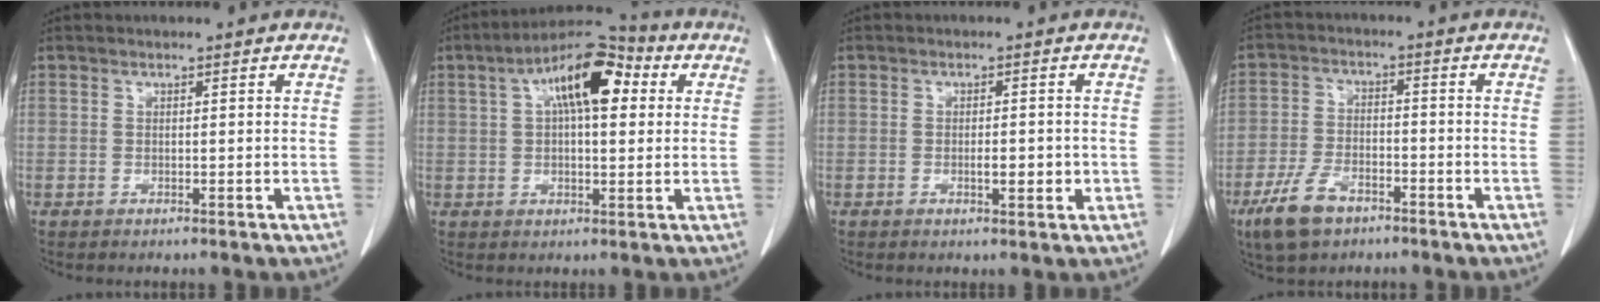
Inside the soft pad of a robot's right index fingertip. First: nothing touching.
{"total": 12.3, "force": [3.9, 4.3, 10.9], "torque": [-0.184, 0.040, 0.058]}
{"total": 2.8, "force": [-0.5, 0.9, 2.6], "torque": [-0.041, 0.002, -0.003]}
{"total": 7.8, "force": [-5.0, 3.9, 4.5], "torque": [-0.101, -0.004, -0.087]}